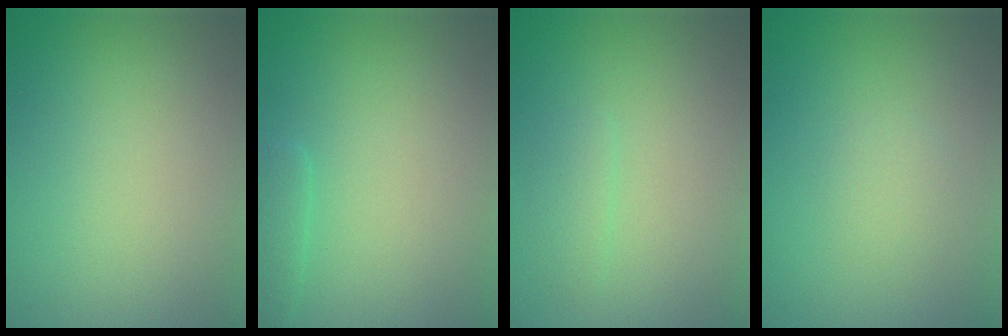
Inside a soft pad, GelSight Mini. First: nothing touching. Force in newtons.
{"total": 1.4, "press": 1.4, "slide": 0.2}
{"total": 1.1, "press": 1.1, "slide": 0.1}
{"total": 1.1, "press": 1.1, "slide": 0.0}